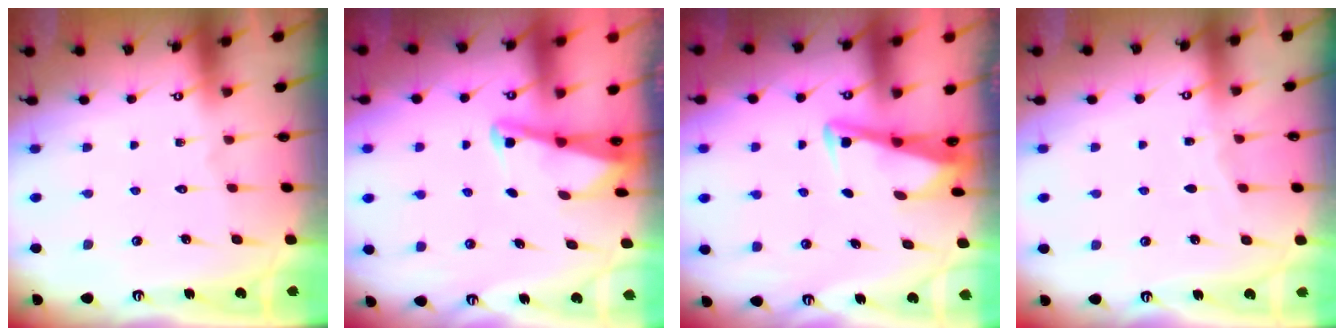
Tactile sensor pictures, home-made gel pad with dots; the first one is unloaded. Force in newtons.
{"total": 2.2, "press": 2.2, "slide": 0.3}
{"total": 3.3, "press": 3.3, "slide": 0.4}
{"total": 2.6, "press": 2.6, "slide": 0.4}